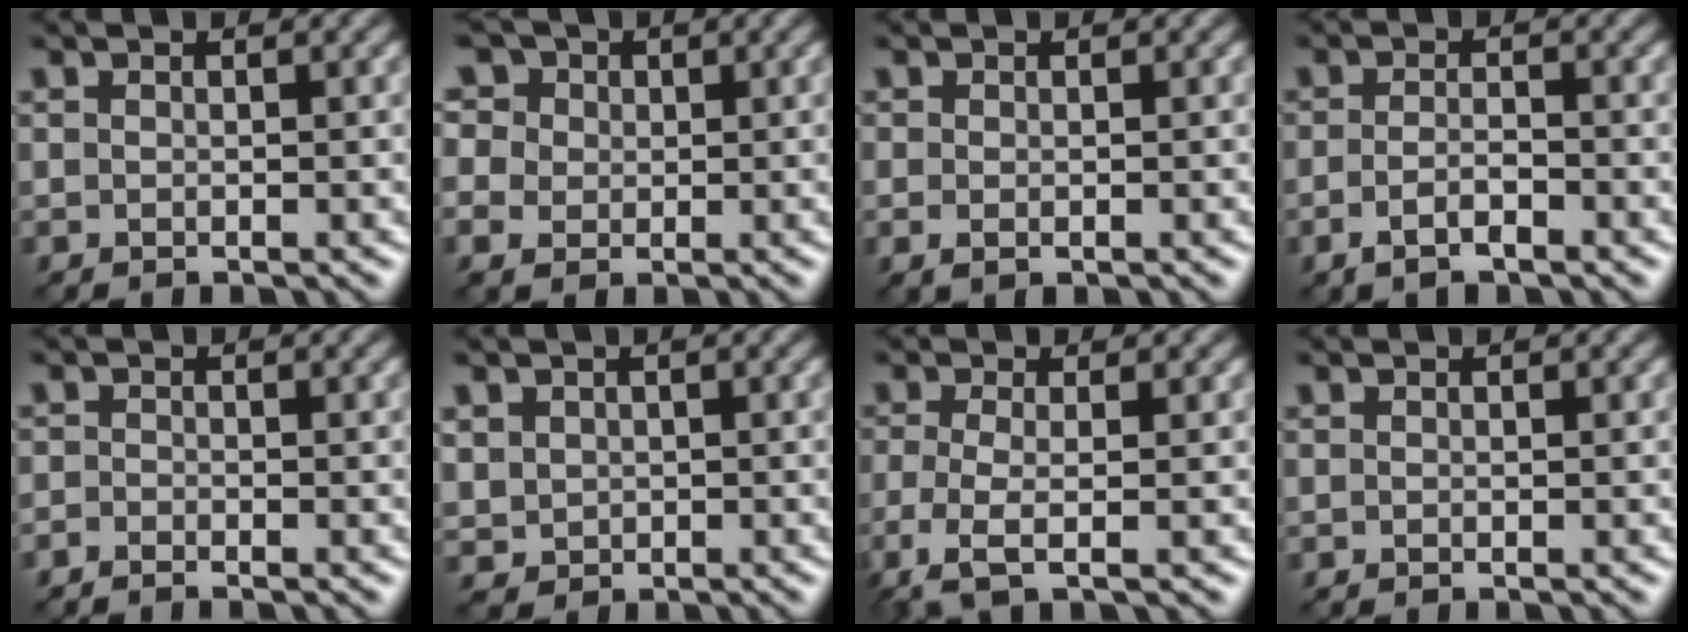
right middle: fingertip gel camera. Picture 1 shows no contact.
{"total": 8.7, "force": [3.4, 6.7, 4.4], "torque": [-0.084, 0.035, 0.026]}
{"total": 0.9, "force": [-0.2, 0.5, 0.7], "torque": [-0.020, -0.005, -0.003]}
{"total": 2.2, "force": [-1.1, 0.8, 1.8], "torque": [-0.037, -0.003, -0.023]}
{"total": 0.9, "force": [-0.8, 0.2, 0.3], "torque": [-0.003, -0.003, -0.019]}
{"total": 2.0, "force": [0.3, 1.9, 0.4], "torque": [-0.014, -0.004, 0.012]}
{"total": 4.1, "force": [-2.0, 1.1, 3.5], "torque": [-0.080, -0.012, -0.047]}
{"total": 0.0}